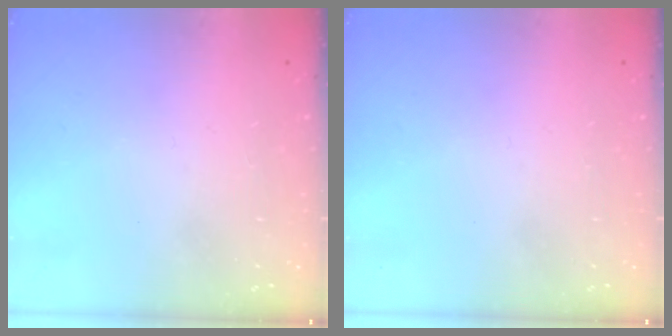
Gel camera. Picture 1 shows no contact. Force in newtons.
{"total": 0.0}